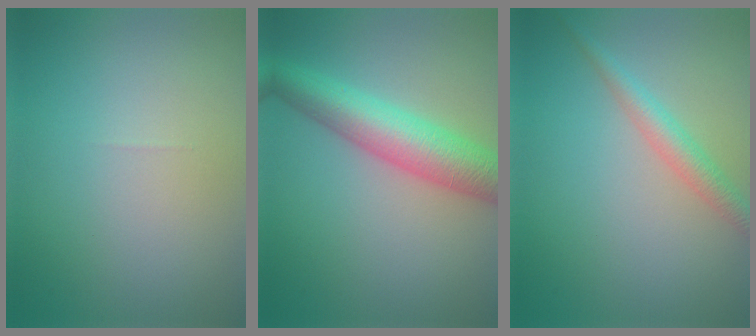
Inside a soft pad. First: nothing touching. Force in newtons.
{"total": 6.3, "press": 6.3, "slide": 0.2}
{"total": 2.5, "press": 2.5, "slide": 0.1}